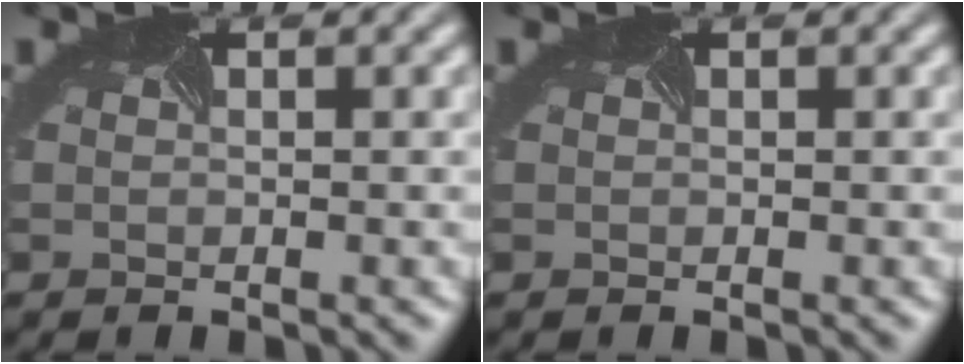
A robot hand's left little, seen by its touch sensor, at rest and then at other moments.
{"total": 0.0}